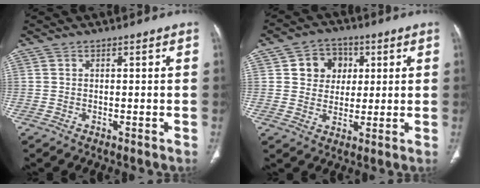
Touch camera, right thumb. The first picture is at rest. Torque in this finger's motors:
{"motor_torque": [-0.16, 1.16, 0.21, 0.37, 0.01]}